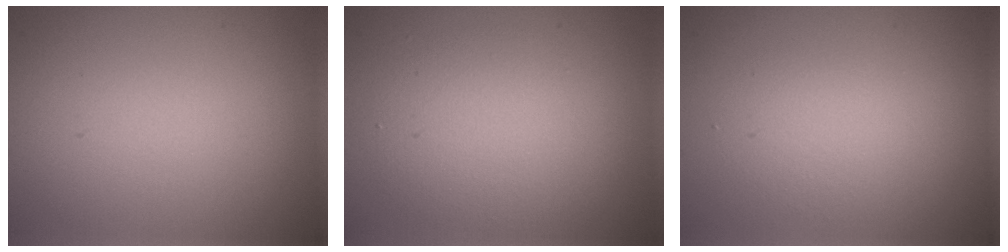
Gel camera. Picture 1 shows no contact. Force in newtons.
{"total": 4.1, "press": 4.1, "slide": 0.4}
{"total": 2.1, "press": 2.1, "slide": 0.1}